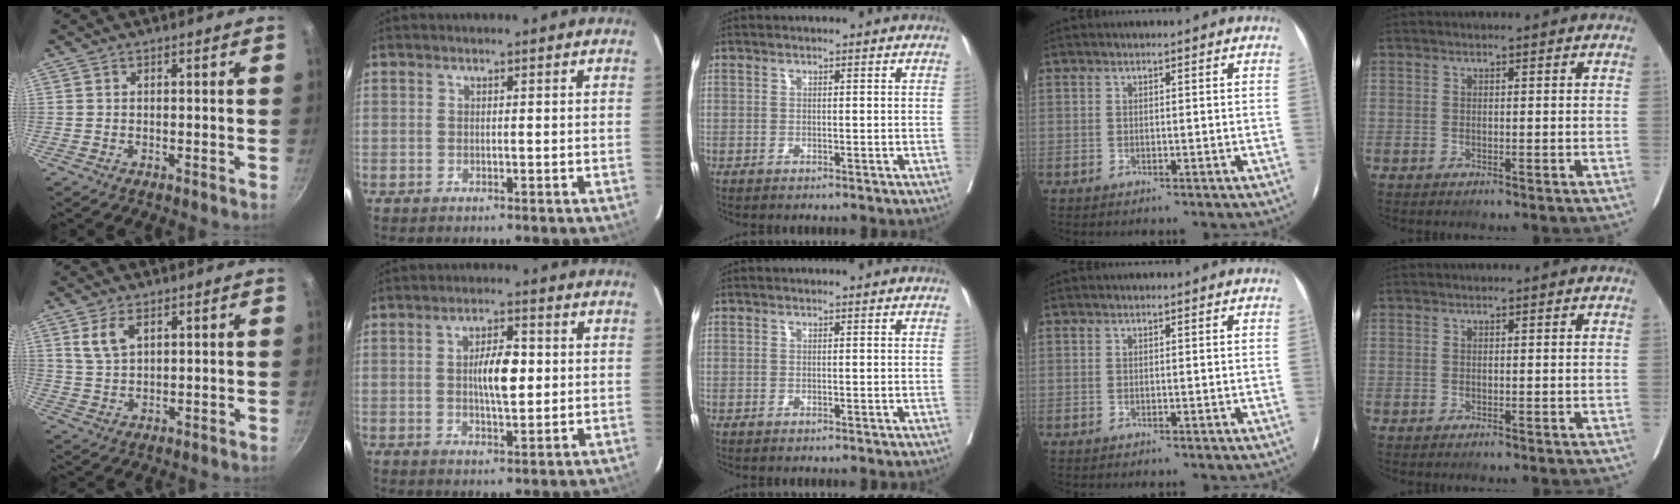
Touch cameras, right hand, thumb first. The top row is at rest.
{"thumb": {"total": 5.0, "force": [2.4, 2.7, 3.4], "torque": [-0.063, -0.008, 0.054]}, "index": {"total": 6.3, "force": [0.4, 1.9, 5.9], "torque": [-0.104, 0.008, 0.009]}}